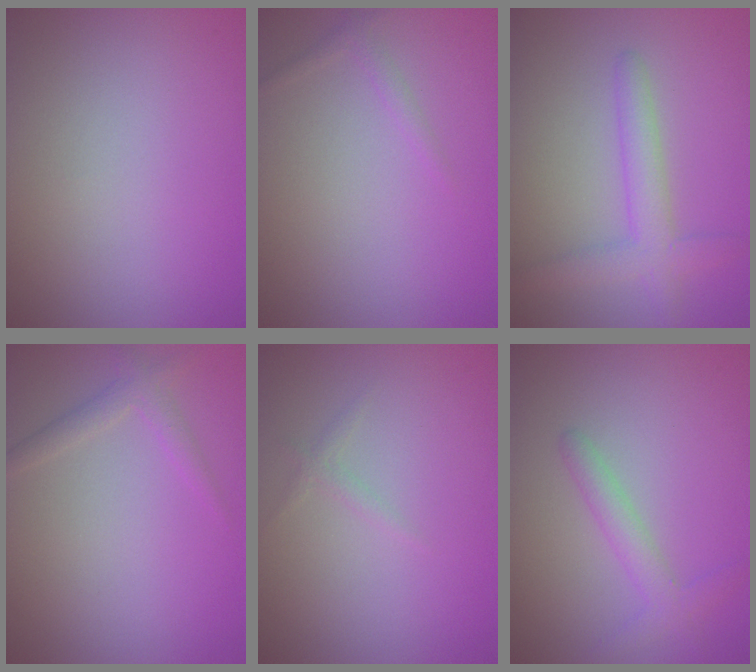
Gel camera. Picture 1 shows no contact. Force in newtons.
{"total": 0.9, "press": 0.9, "slide": 0.1}
{"total": 3.2, "press": 3.2, "slide": 0.1}
{"total": 1.5, "press": 1.5, "slide": 0.1}
{"total": 0.7, "press": 0.7, "slide": 0.0}
{"total": 2.2, "press": 2.2, "slide": 0.1}